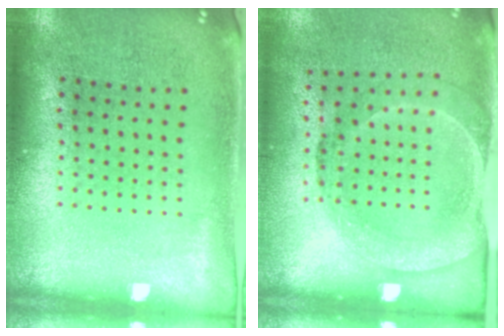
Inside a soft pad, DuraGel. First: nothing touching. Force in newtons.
{"total": 1.7, "press": 1.2, "slide": 1.2}